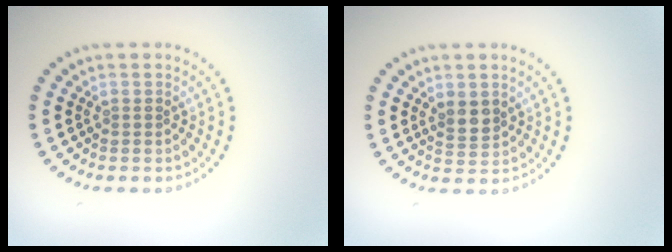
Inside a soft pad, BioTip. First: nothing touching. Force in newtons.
{"total": 1.9, "press": 1.7, "slide": 0.8}